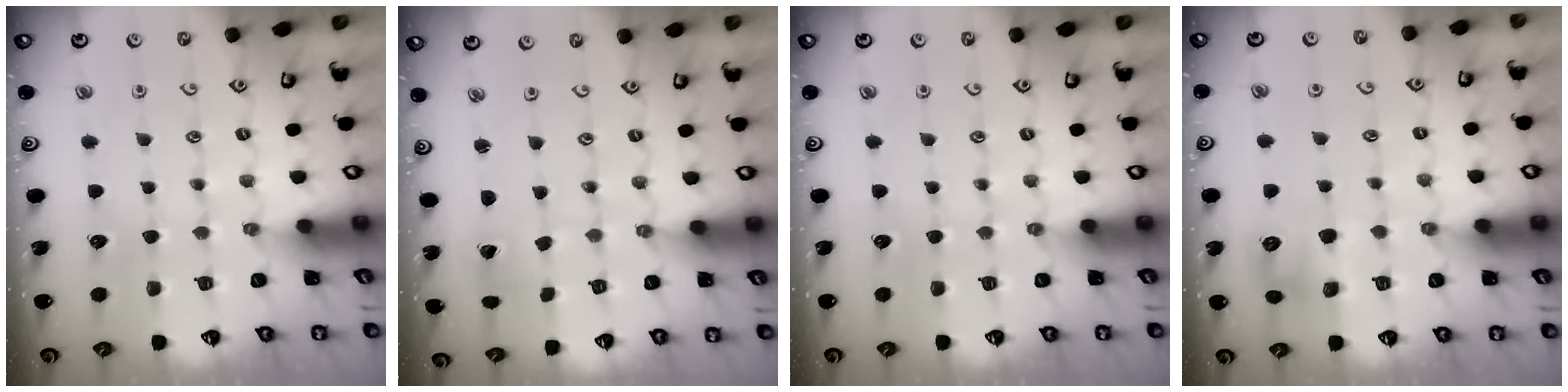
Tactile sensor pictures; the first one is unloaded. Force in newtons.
{"total": 0.5, "press": 0.5, "slide": 0.1}
{"total": 0.0}
{"total": 6.7, "press": 6.7, "slide": 0.4}